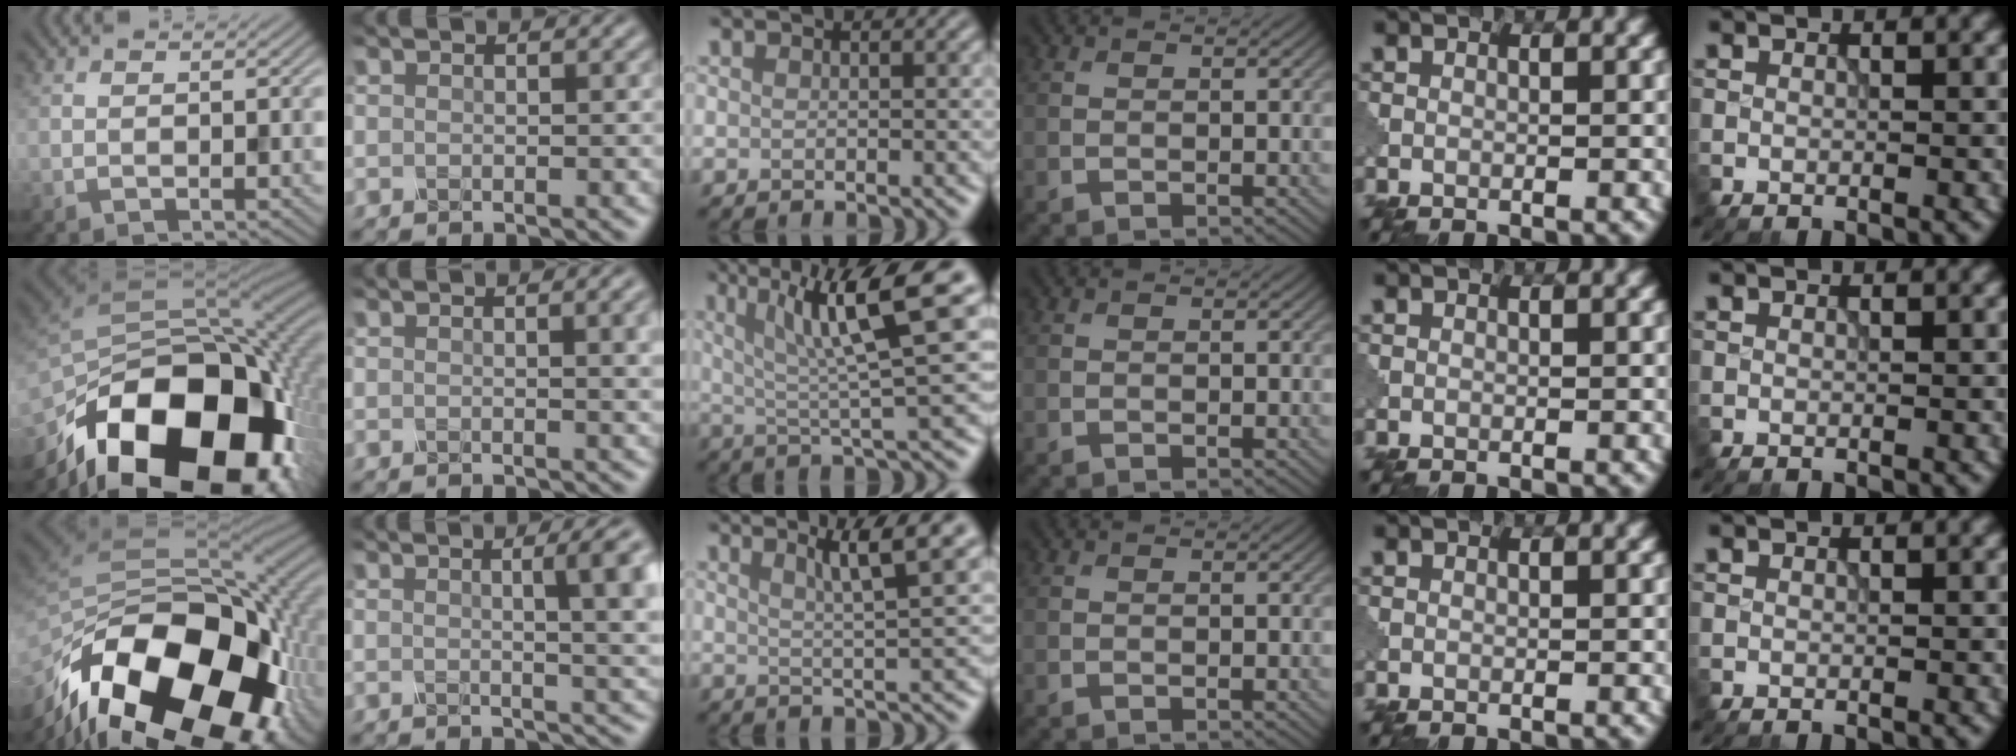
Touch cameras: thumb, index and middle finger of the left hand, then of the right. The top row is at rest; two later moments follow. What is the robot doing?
{"motion": "shake", "object": "salt shaker"}